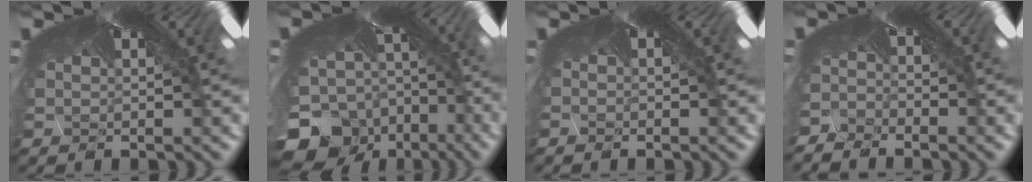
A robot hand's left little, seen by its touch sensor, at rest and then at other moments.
{"total": 12.2, "force": [-11.9, 2.9, -0.5], "torque": [0.001, -0.082, -0.178]}
{"total": 0.9, "force": [-0.6, -0.5, -0.4], "torque": [0.013, -0.004, -0.008]}
{"total": 7.8, "force": [-7.7, 0.4, 1.2], "torque": [-0.018, -0.061, -0.105]}